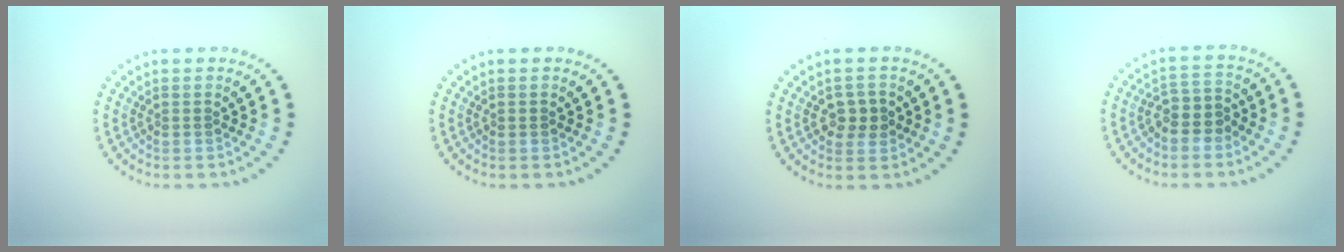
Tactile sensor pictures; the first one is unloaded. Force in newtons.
{"total": 0.5, "press": 0.4, "slide": 0.3}
{"total": 2.4, "press": 2.4, "slide": 0.4}
{"total": 2.8, "press": 2.4, "slide": 1.4}